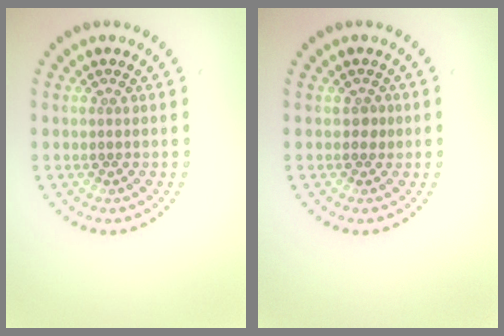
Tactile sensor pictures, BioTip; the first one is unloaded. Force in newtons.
{"total": 0.8, "press": 0.7, "slide": 0.4}